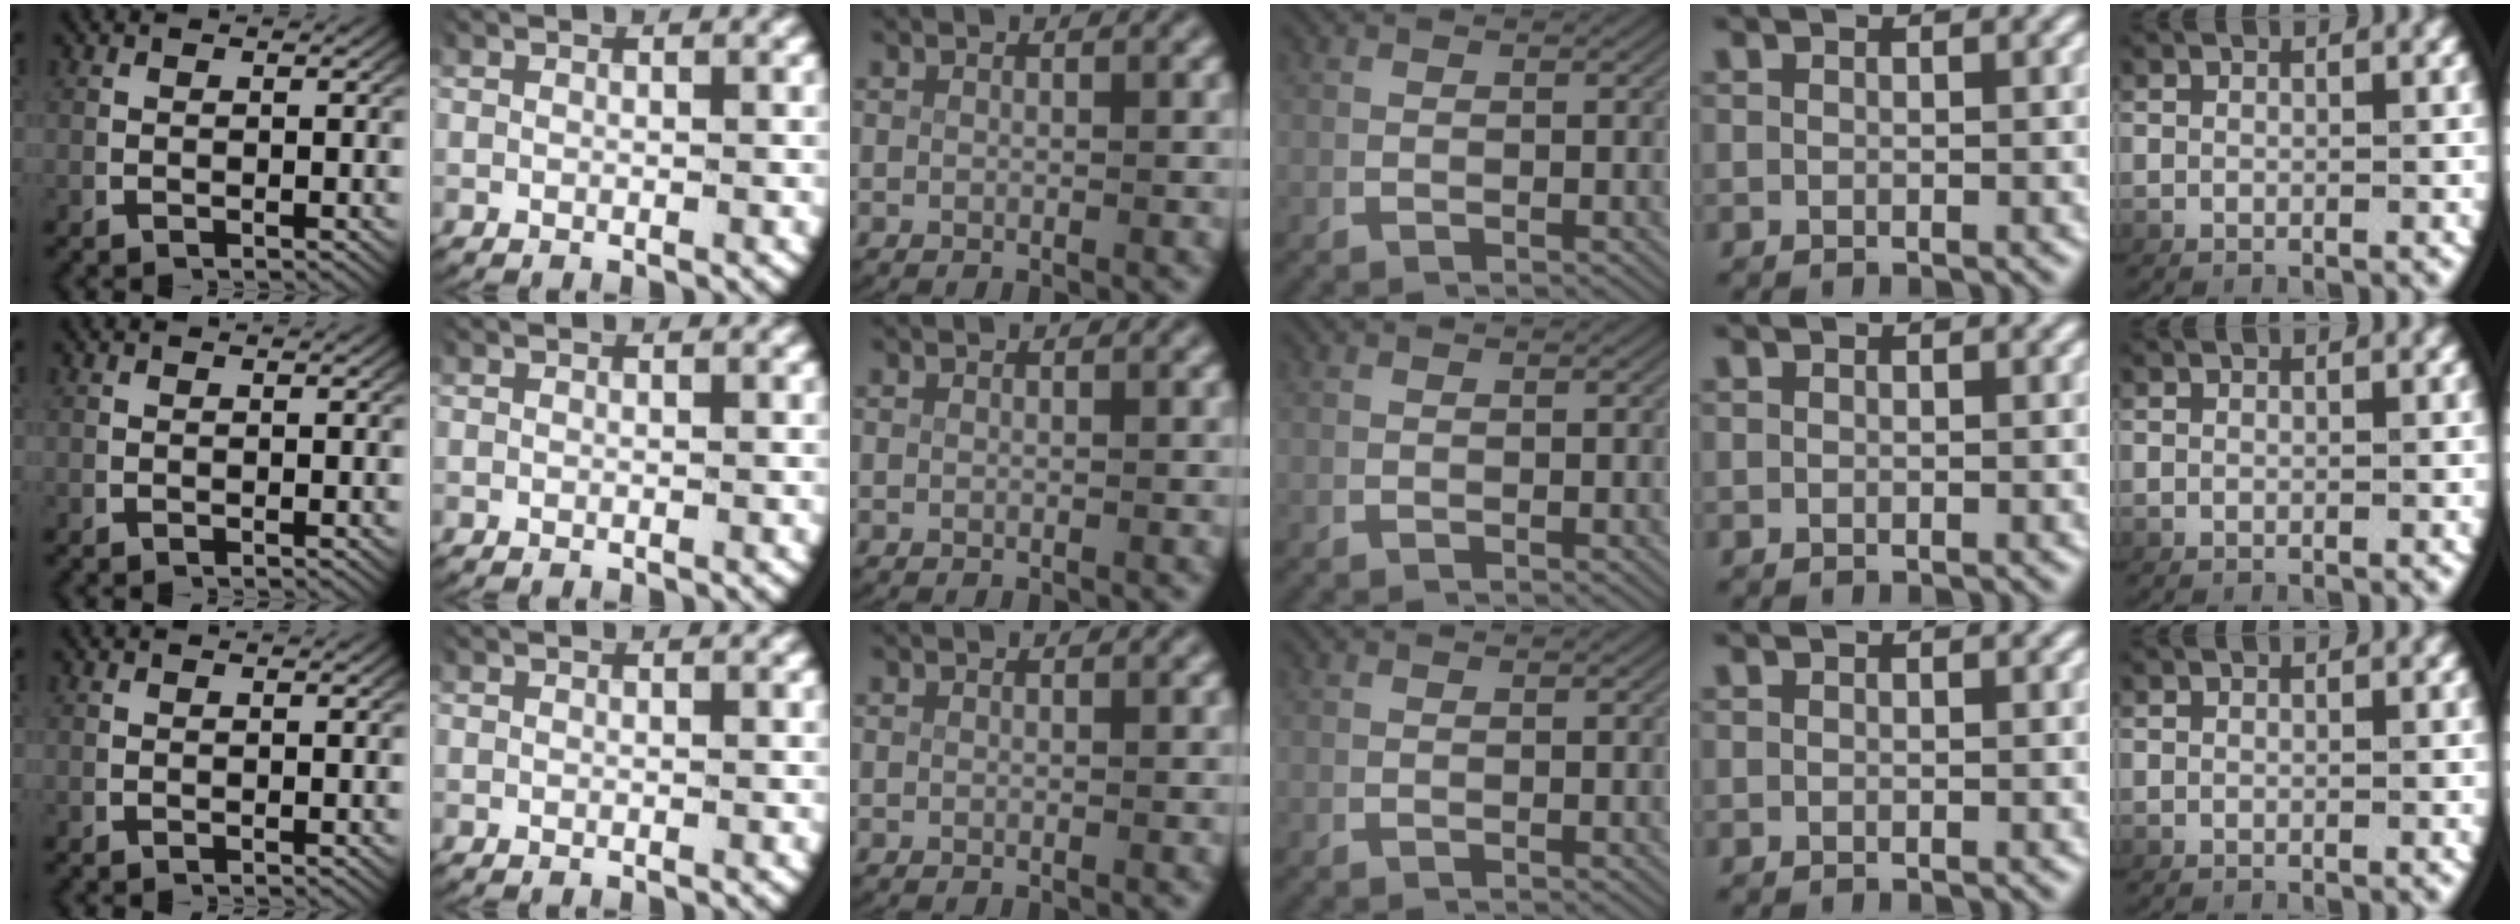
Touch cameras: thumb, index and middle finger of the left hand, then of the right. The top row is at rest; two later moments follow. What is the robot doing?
{"motion": "lift_and_place", "object": "coat"}